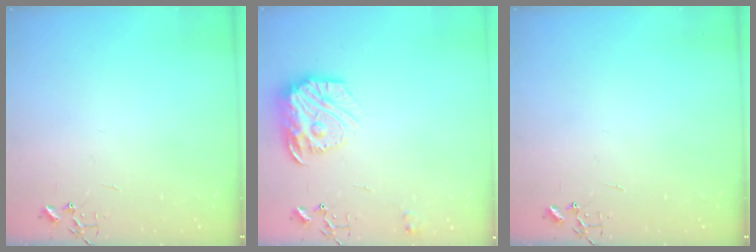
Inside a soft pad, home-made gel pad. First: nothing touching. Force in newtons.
{"total": 17.0, "press": 16.9, "slide": 1.2}
{"total": 0.0}